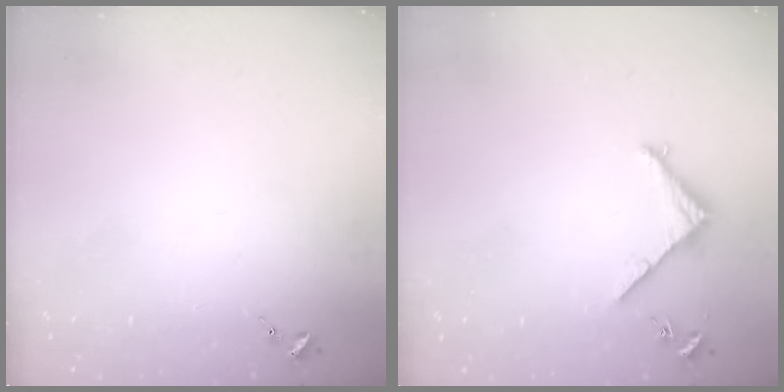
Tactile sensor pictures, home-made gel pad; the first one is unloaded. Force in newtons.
{"total": 3.6, "press": 3.6, "slide": 0.3}